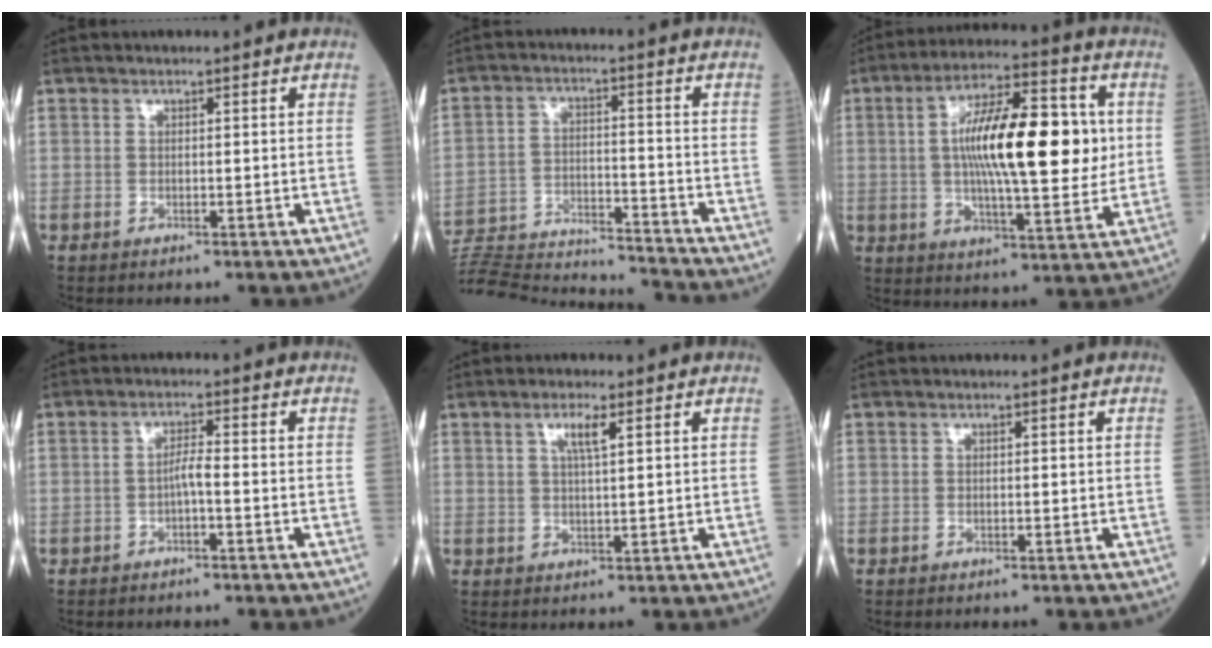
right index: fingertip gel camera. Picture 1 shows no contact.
{"total": 19.6, "force": [-19.1, 0.5, 4.4], "torque": [-0.103, -0.008, -0.292]}
{"total": 17.5, "force": [2.2, 4.2, 16.9], "torque": [-0.284, 0.020, 0.031]}
{"total": 2.1, "force": [-0.8, 0.1, 2.0], "torque": [-0.033, 0.003, -0.016]}
{"total": 3.0, "force": [1.4, 0.1, 2.7], "torque": [-0.054, 0.001, 0.026]}
{"total": 0.0}